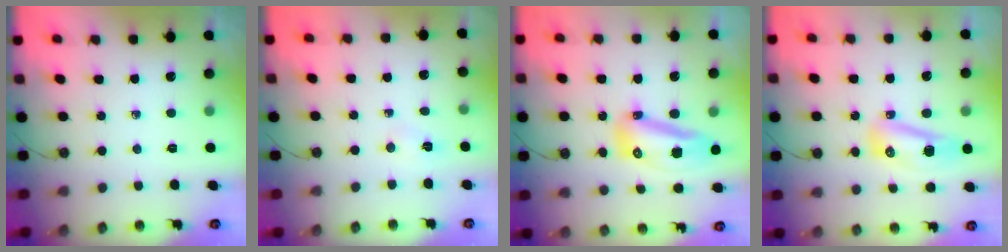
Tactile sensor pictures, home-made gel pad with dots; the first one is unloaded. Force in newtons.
{"total": 2.9, "press": 1.4, "slide": 2.6}
{"total": 12.1, "press": 12.0, "slide": 1.3}
{"total": 17.2, "press": 11.0, "slide": 13.2}